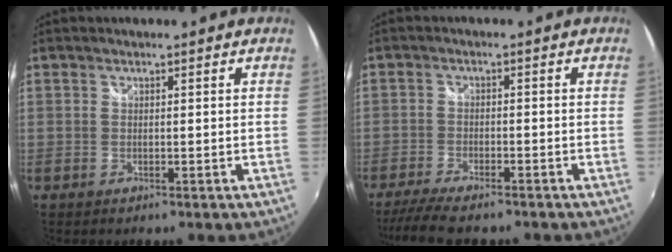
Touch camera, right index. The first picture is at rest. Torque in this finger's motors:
{"motor_torque": [0.96, -0.72, 0.18, 0.04]}